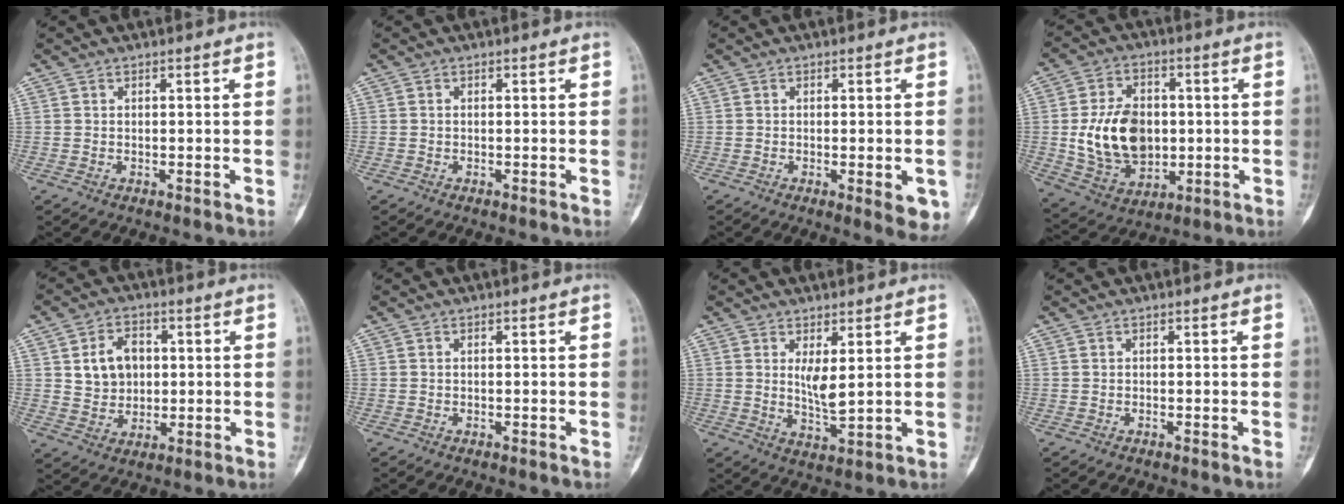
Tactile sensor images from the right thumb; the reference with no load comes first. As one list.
[{"total": 0.0}, {"total": 5.5, "force": [-1.5, 1.7, 5.0], "torque": [-0.050, -0.011, -0.014]}, {"total": 15.7, "force": [-0.1, 11.0, 11.2], "torque": [-0.168, -0.002, 0.014]}, {"total": 8.3, "force": [1.5, 6.5, 4.9], "torque": [-0.054, -0.002, 0.031]}, {"total": 0.0}, {"total": 4.7, "force": [1.5, 1.2, 4.3], "torque": [-0.076, -0.024, 0.035]}, {"total": 0.0}]